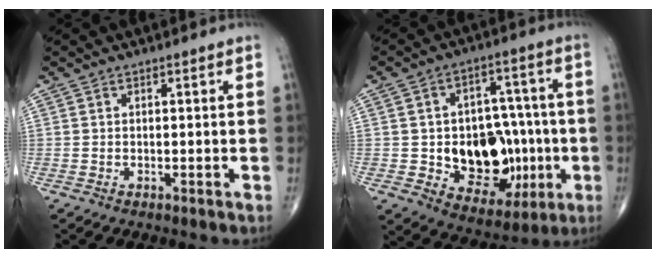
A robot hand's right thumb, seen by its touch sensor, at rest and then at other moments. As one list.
[{"total": 18.5, "force": [-3.1, 12.7, 13.2], "torque": [-0.127, 0.021, -0.026]}]